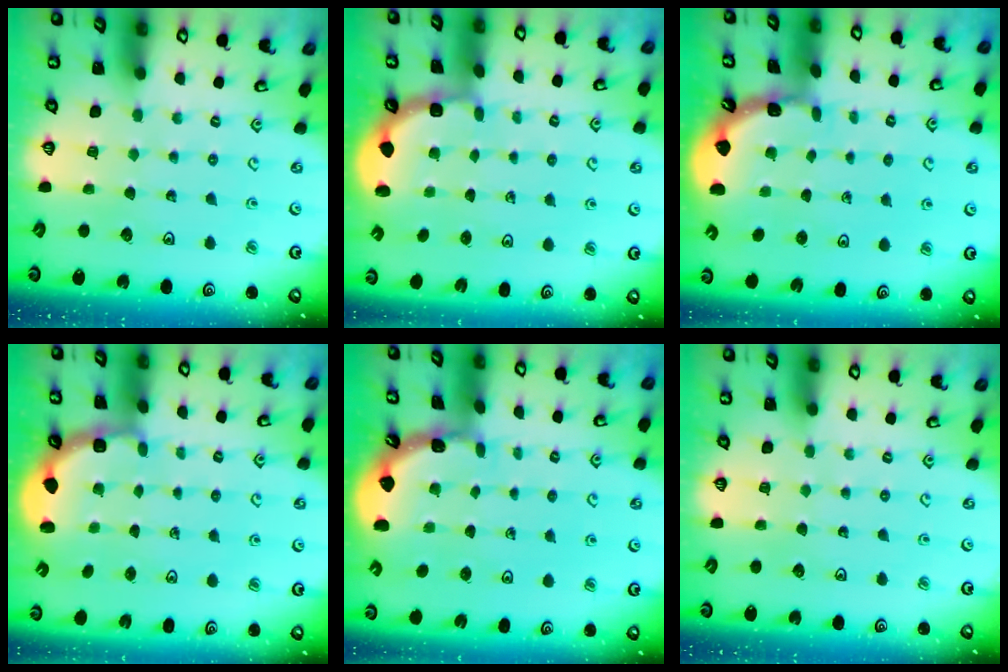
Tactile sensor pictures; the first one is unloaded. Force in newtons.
{"total": 1.8, "press": 1.4, "slide": 1.1}
{"total": 1.6, "press": 1.6, "slide": 0.2}
{"total": 2.8, "press": 2.3, "slide": 1.7}
{"total": 1.6, "press": 1.6, "slide": 0.2}
{"total": 0.0}